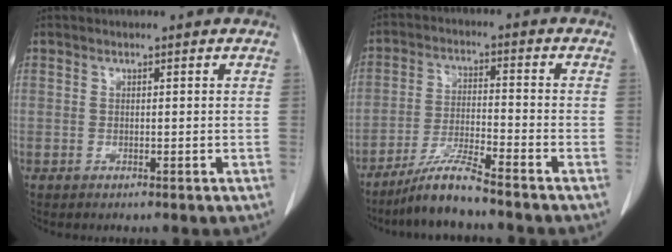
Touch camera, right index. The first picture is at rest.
{"total": 7.1, "force": [-6.0, -0.7, 3.7], "torque": [-0.076, -0.025, -0.117]}